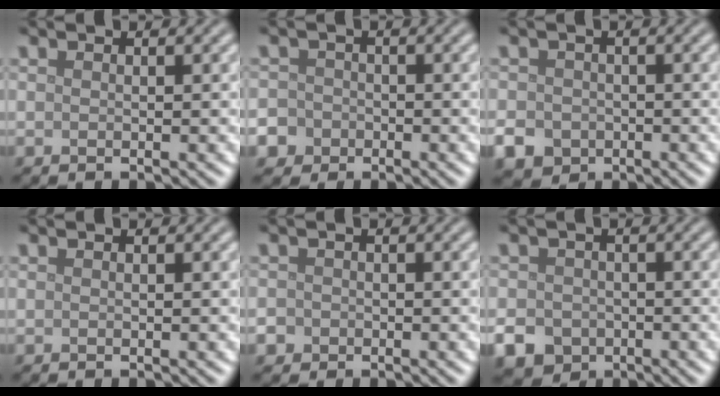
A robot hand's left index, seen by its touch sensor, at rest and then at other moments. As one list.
[{"total": 5.0, "force": [-2.6, 4.2, 0.8], "torque": [-0.008, -0.008, -0.062]}, {"total": 3.6, "force": [-1.6, 3.0, 1.2], "torque": [-0.024, -0.006, -0.036]}, {"total": 0.0}, {"total": 2.0, "force": [-1.0, 1.7, 0.4], "torque": [0.002, 0.002, -0.019]}, {"total": 5.4, "force": [-2.7, 4.4, 1.7], "torque": [-0.029, -0.015, -0.054]}]